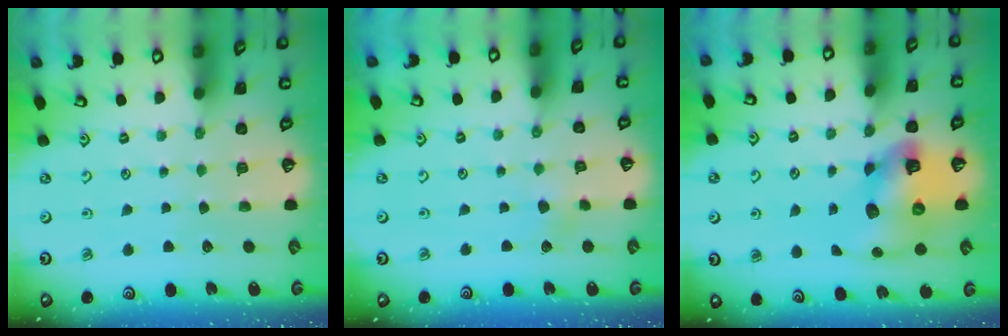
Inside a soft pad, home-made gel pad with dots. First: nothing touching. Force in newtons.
{"total": 1.3, "press": 1.3, "slide": 0.2}
{"total": 13.7, "press": 13.6, "slide": 1.7}